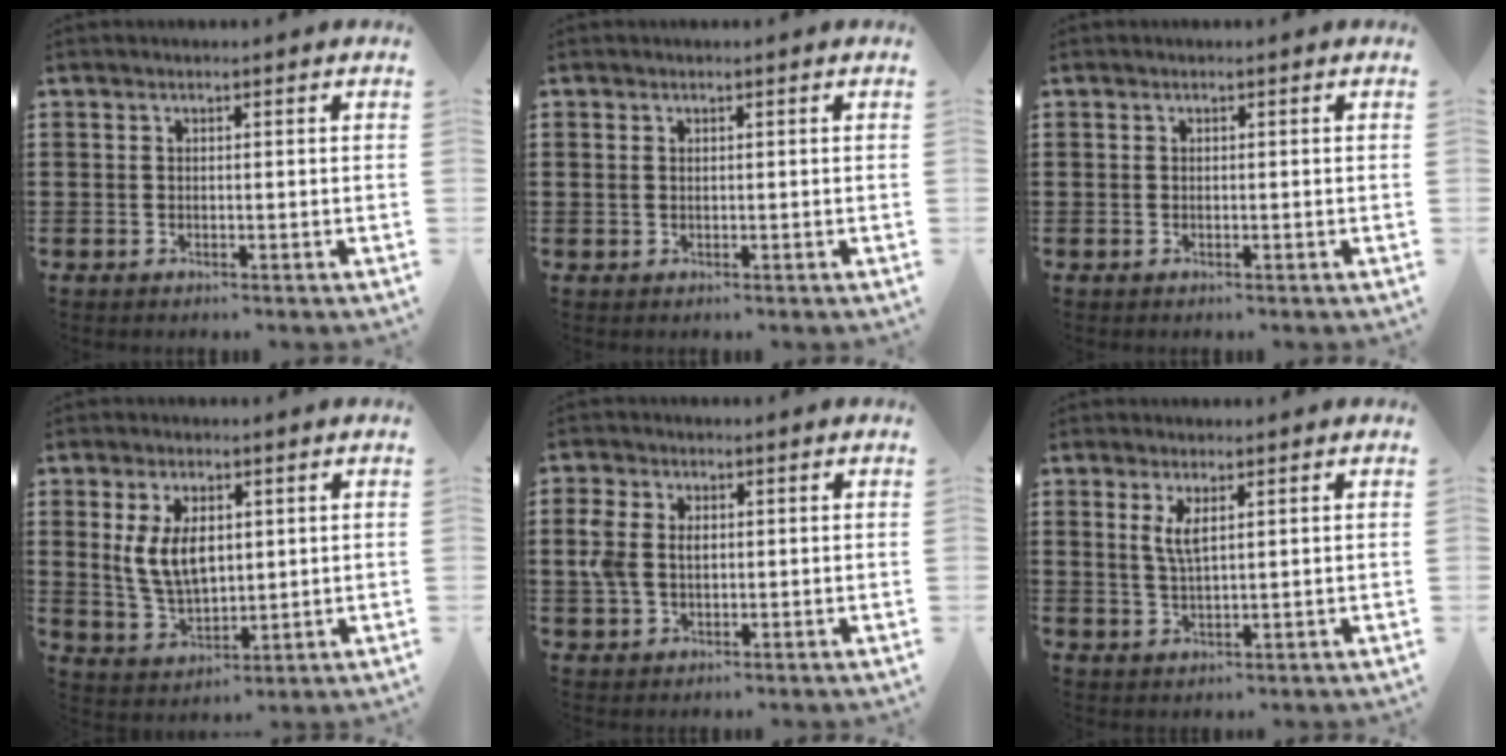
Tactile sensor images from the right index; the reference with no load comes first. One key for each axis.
{"total": 0.7, "fx": 0.3, "fy": 0.6, "fz": 0.4, "tx": -0.009, "ty": 0.005, "tz": 0.005}
{"total": 0.0}
{"total": 7.6, "fx": 1.6, "fy": 4.2, "fz": 6.1, "tx": -0.141, "ty": 0.007, "tz": 0.026}
{"total": 3.8, "fx": 0.3, "fy": 2.8, "fz": 2.6, "tx": -0.066, "ty": 0.009, "tz": 0.001}
{"total": 3.3, "fx": 1.4, "fy": 0.8, "fz": 2.9, "tx": -0.062, "ty": 0.004, "tz": 0.022}